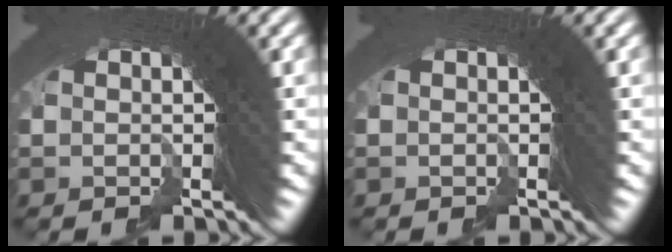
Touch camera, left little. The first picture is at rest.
{"total": 0.0}